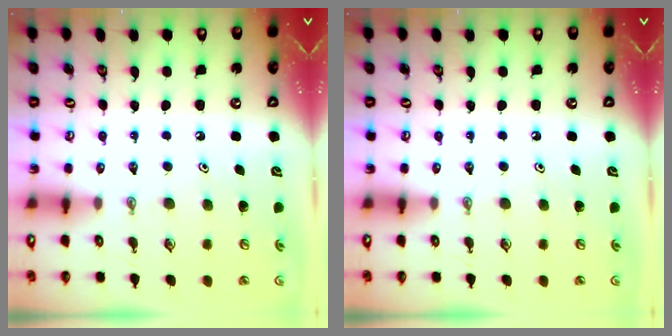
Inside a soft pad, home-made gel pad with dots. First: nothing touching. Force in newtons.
{"total": 0.0}